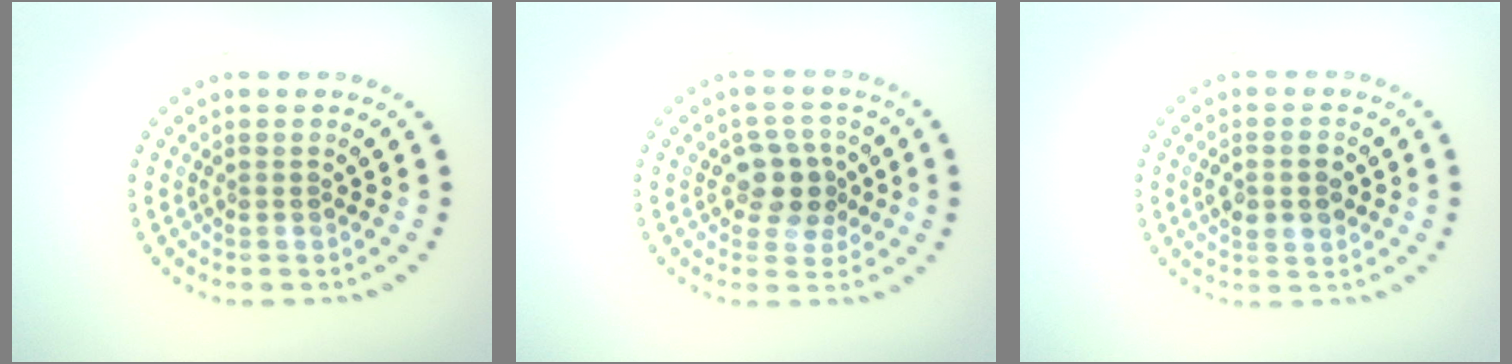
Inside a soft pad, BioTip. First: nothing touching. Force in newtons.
{"total": 3.7, "press": 3.4, "slide": 1.3}
{"total": 2.8, "press": 2.8, "slide": 0.0}